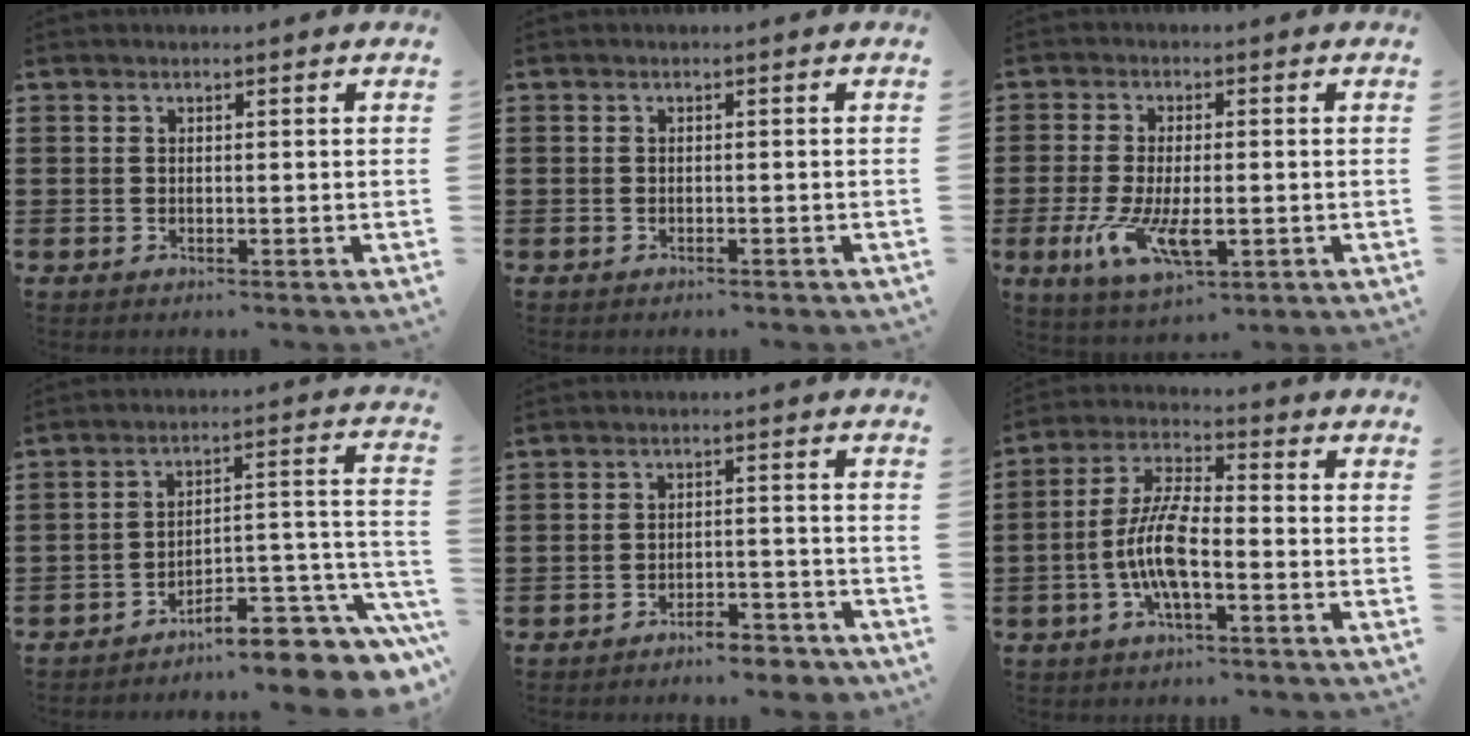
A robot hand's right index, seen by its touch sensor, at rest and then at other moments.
{"total": 0.6, "force": [-0.6, 0.1, 0.2], "torque": [-0.006, -0.002, -0.012]}
{"total": 8.3, "force": [-1.9, 3.4, 7.3], "torque": [-0.162, -0.016, -0.034]}
{"total": 8.7, "force": [-7.0, 2.3, 4.5], "torque": [-0.046, 0.003, -0.133]}
{"total": 4.3, "force": [-4.1, 0.5, 1.1], "torque": [-0.021, 0.002, -0.083]}
{"total": 8.8, "force": [-2.5, 2.8, 8.0], "torque": [-0.182, -0.010, -0.054]}